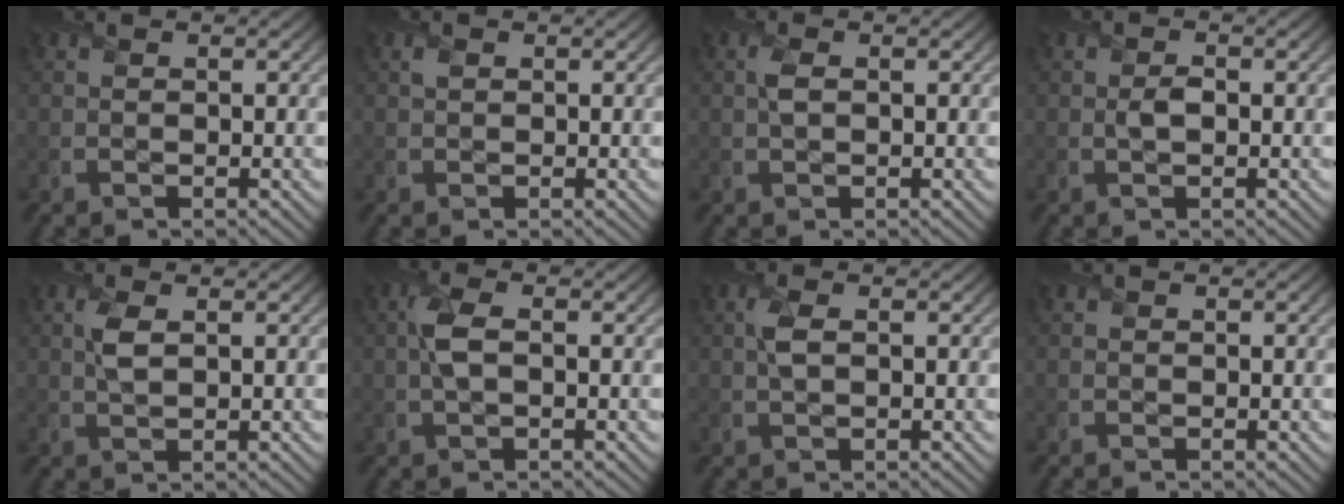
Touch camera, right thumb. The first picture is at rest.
{"total": 0.5, "force": [0.2, 0.4, 0.3], "torque": [-0.006, -0.003, 0.005]}
{"total": 1.6, "force": [0.2, 0.8, 1.4], "torque": [-0.037, 0.002, 0.005]}
{"total": 1.3, "force": [-0.1, 0.8, 1.1], "torque": [-0.021, -0.003, -0.001]}
{"total": 2.6, "force": [0.7, 1.0, 2.3], "torque": [-0.057, 0.001, 0.016]}
{"total": 3.4, "force": [0.2, 1.4, 3.1], "torque": [-0.077, 0.004, 0.003]}
{"total": 2.3, "force": [0.4, 0.9, 2.0], "torque": [-0.051, 0.003, 0.008]}
{"total": 0.0}